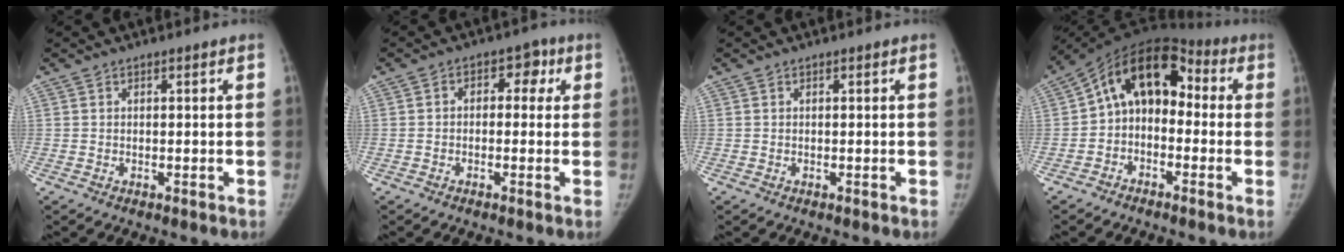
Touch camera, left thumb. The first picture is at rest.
{"total": 4.5, "force": [0.5, 3.4, 2.9], "torque": [-0.003, 0.015, -0.004]}
{"total": 0.0}
{"total": 12.4, "force": [-0.2, 8.8, 8.7], "torque": [-0.105, 0.057, -0.023]}